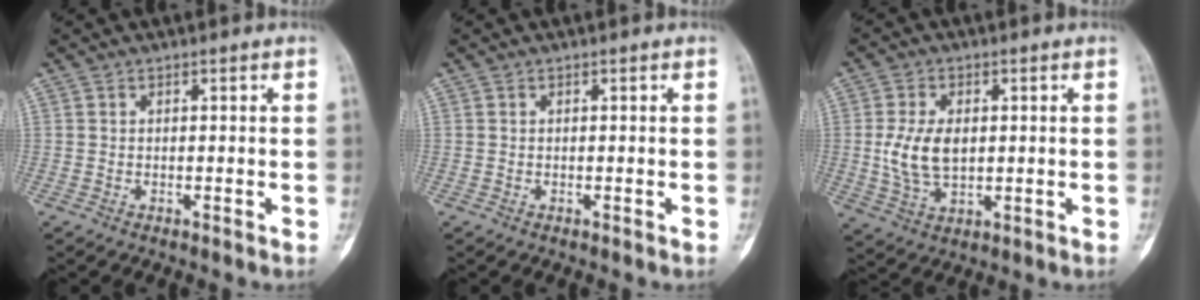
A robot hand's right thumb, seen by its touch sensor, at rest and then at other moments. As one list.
[{"total": 0.0}, {"total": 8.5, "force": [0.5, 5.2, 6.8], "torque": [-0.130, -0.005, 0.016]}]